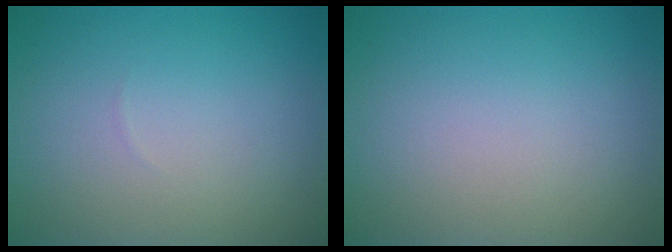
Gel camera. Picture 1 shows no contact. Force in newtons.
{"total": 0.0}